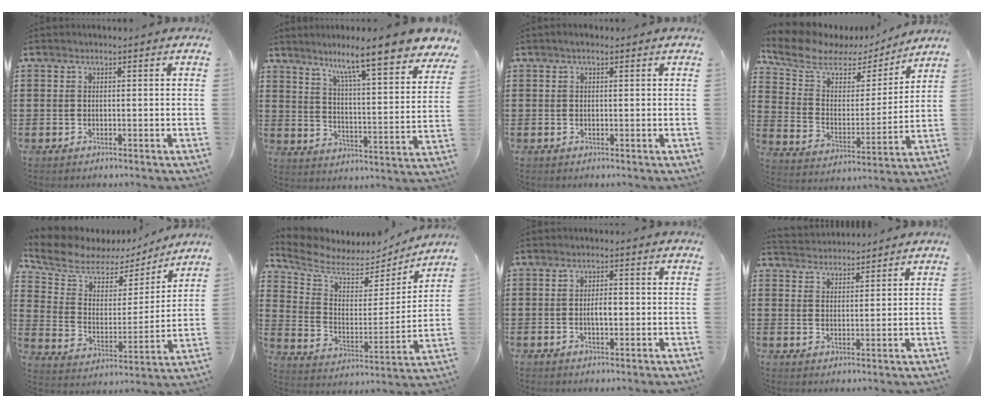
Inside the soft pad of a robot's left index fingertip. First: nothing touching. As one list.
[{"total": 9.8, "force": [8.0, -0.6, 5.6], "torque": [-0.120, -0.055, 0.125]}, {"total": 0.8, "force": [0.2, 0.5, 0.6], "torque": [-0.012, 0.005, 0.003]}, {"total": 8.1, "force": [6.6, 3.7, 2.7], "torque": [-0.095, -0.032, 0.114]}, {"total": 7.5, "force": [6.3, 3.7, 2.0], "torque": [-0.084, -0.034, 0.108]}, {"total": 6.2, "force": [5.6, 2.5, 1.3], "torque": [-0.065, -0.044, 0.094]}, {"total": 2.6, "force": [-0.3, 1.1, 2.4], "torque": [-0.038, 0.000, -0.008]}, {"total": 3.0, "force": [2.9, 0.4, -0.6], "torque": [0.000, -0.007, 0.054]}]